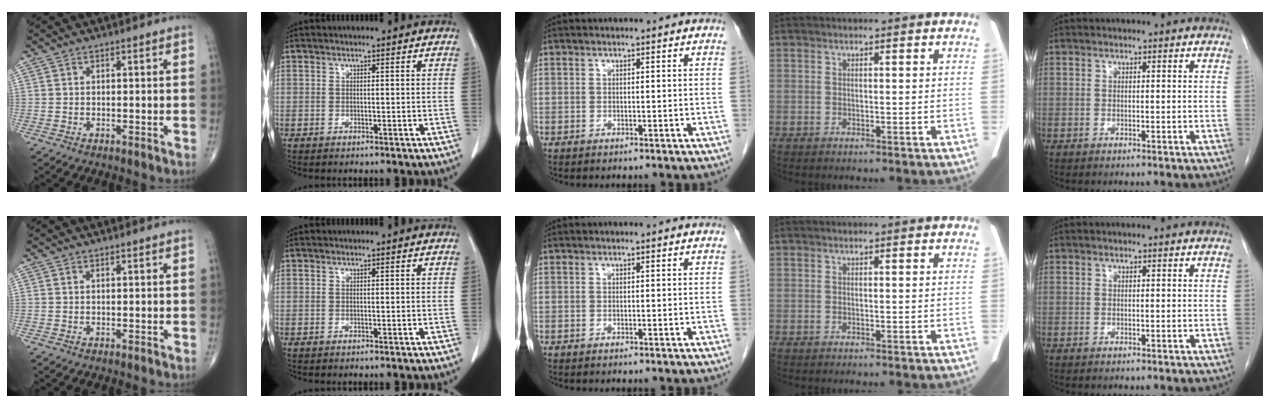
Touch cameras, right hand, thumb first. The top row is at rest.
{}